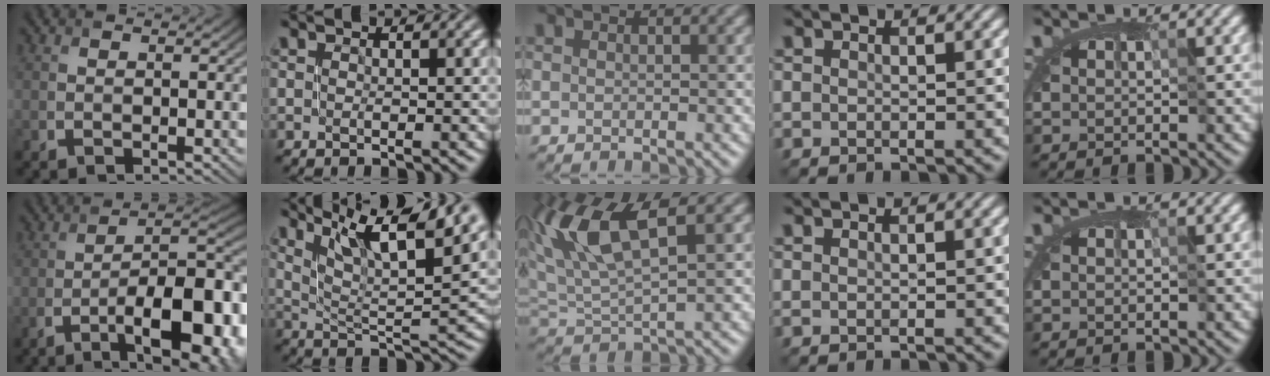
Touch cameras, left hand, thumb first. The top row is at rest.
{"thumb": {"total": 14.7, "force": [-7.2, 4.5, 12.0], "torque": [-0.164, 0.003, -0.114]}, "index": {"total": 11.8, "force": [8.2, 2.8, 8.1], "torque": [-0.131, 0.008, 0.135]}, "middle": {"total": 7.5, "force": [3.7, 2.4, 6.0], "torque": [-0.133, 0.015, 0.070]}, "ring": {"total": 0.6, "force": [0.5, 0.2, 0.4], "torque": [-0.005, -0.002, 0.003]}}